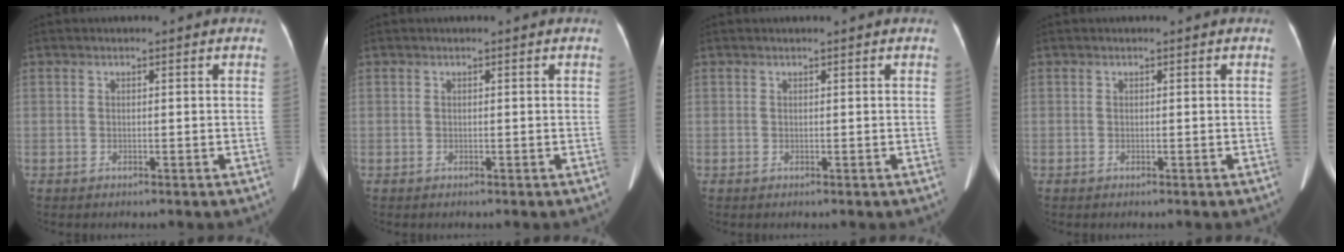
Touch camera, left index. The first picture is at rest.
{"total": 0.0}
{"total": 0.8, "force": [0.7, -0.1, 0.4], "torque": [-0.007, 0.009, 0.013]}
{"total": 0.0}